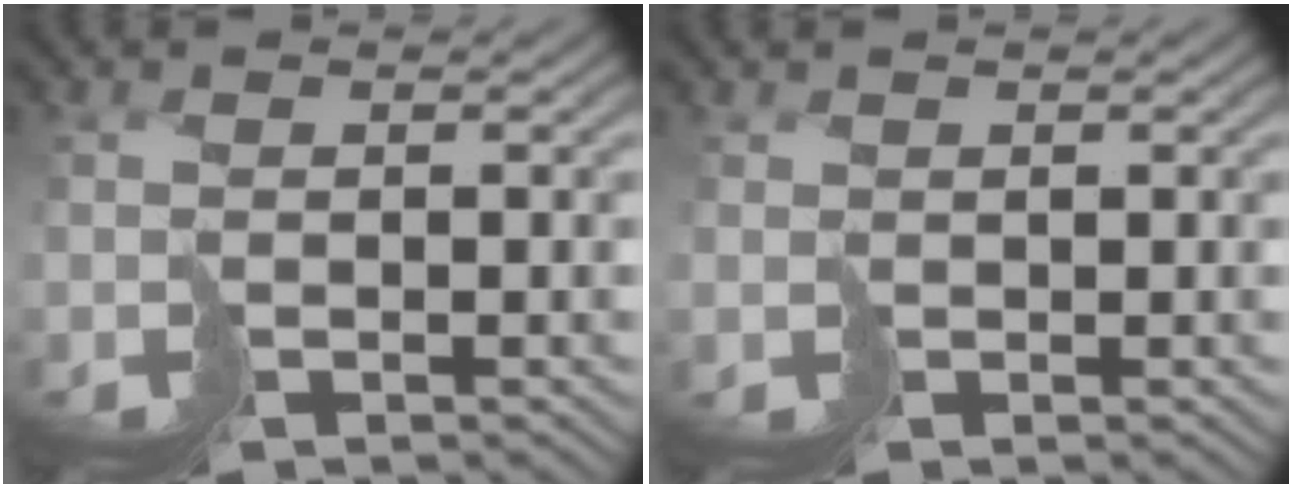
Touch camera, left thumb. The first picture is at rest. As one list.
[{"total": 0.6, "force": [0.2, 0.2, -0.6], "torque": [0.012, 0.000, 0.008]}]